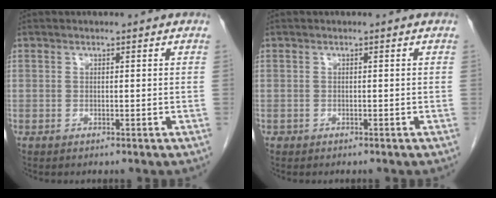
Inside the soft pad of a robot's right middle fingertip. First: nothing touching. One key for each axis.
{"total": 0.0}